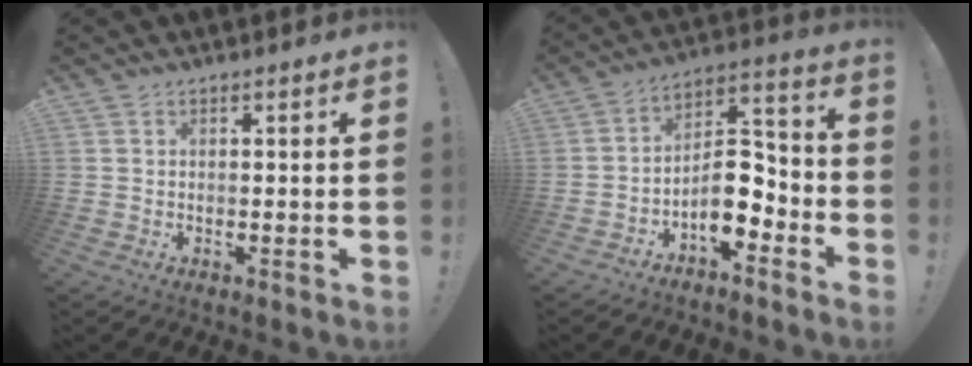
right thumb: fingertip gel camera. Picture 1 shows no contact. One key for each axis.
{"total": 11.6, "fx": -5.2, "fy": 6.5, "fz": 8.0, "tx": -0.106, "ty": 0.027, "tz": -0.084}